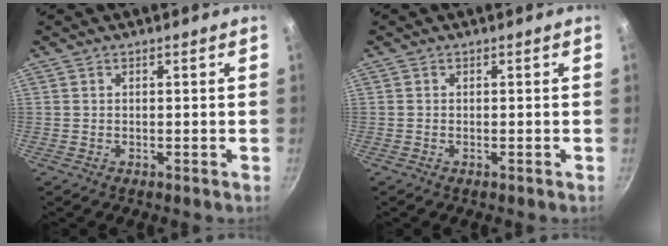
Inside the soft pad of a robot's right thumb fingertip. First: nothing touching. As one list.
[{"total": 0.0}]